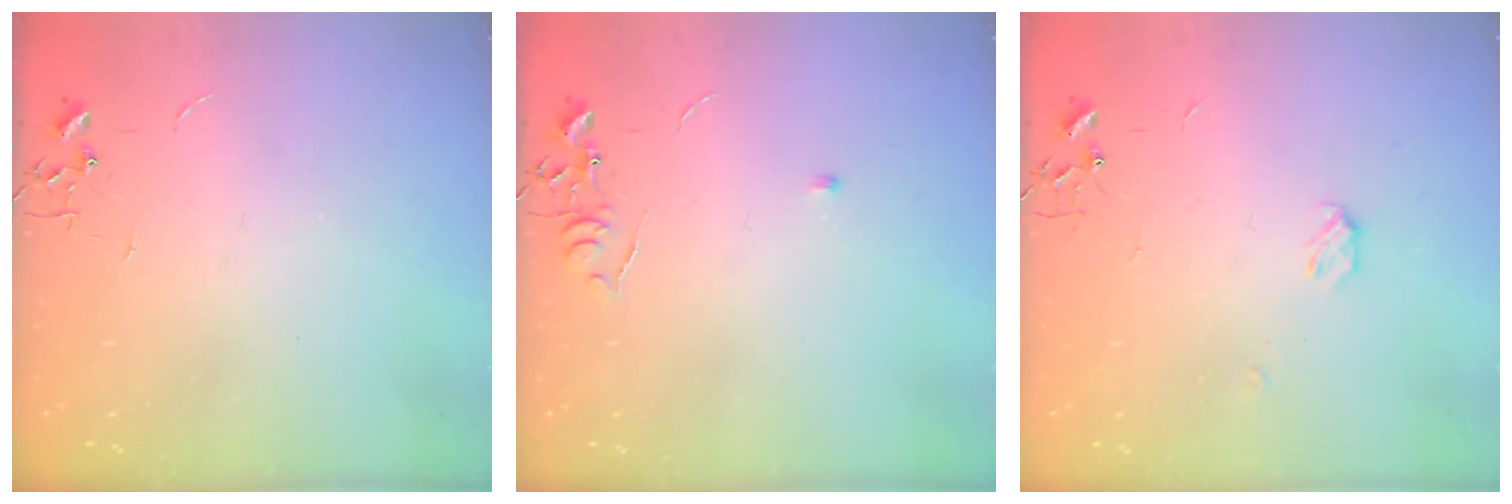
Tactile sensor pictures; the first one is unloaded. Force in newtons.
{"total": 5.0, "press": 4.9, "slide": 0.6}
{"total": 3.9, "press": 3.8, "slide": 0.6}